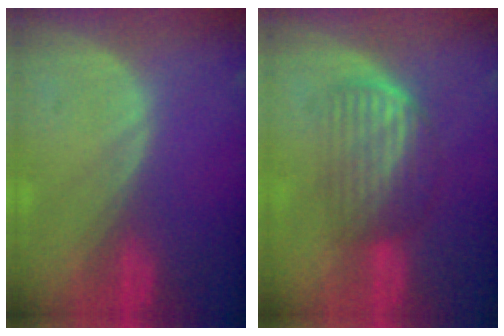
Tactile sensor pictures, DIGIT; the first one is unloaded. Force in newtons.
{"total": 6.0, "press": 5.5, "slide": 2.3}